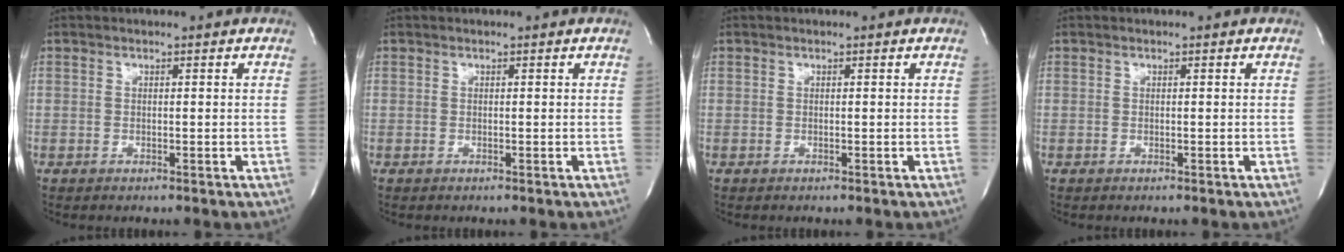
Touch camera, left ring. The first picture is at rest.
{"total": 0.0}
{"total": 0.0}
{"total": 0.0}